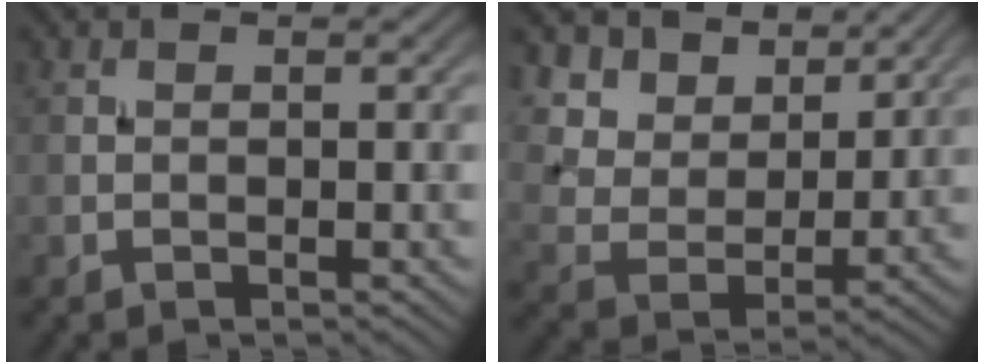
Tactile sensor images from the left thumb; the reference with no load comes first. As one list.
[{"total": 10.0, "force": [6.9, 5.8, 4.4], "torque": [-0.124, -0.008, 0.140]}]